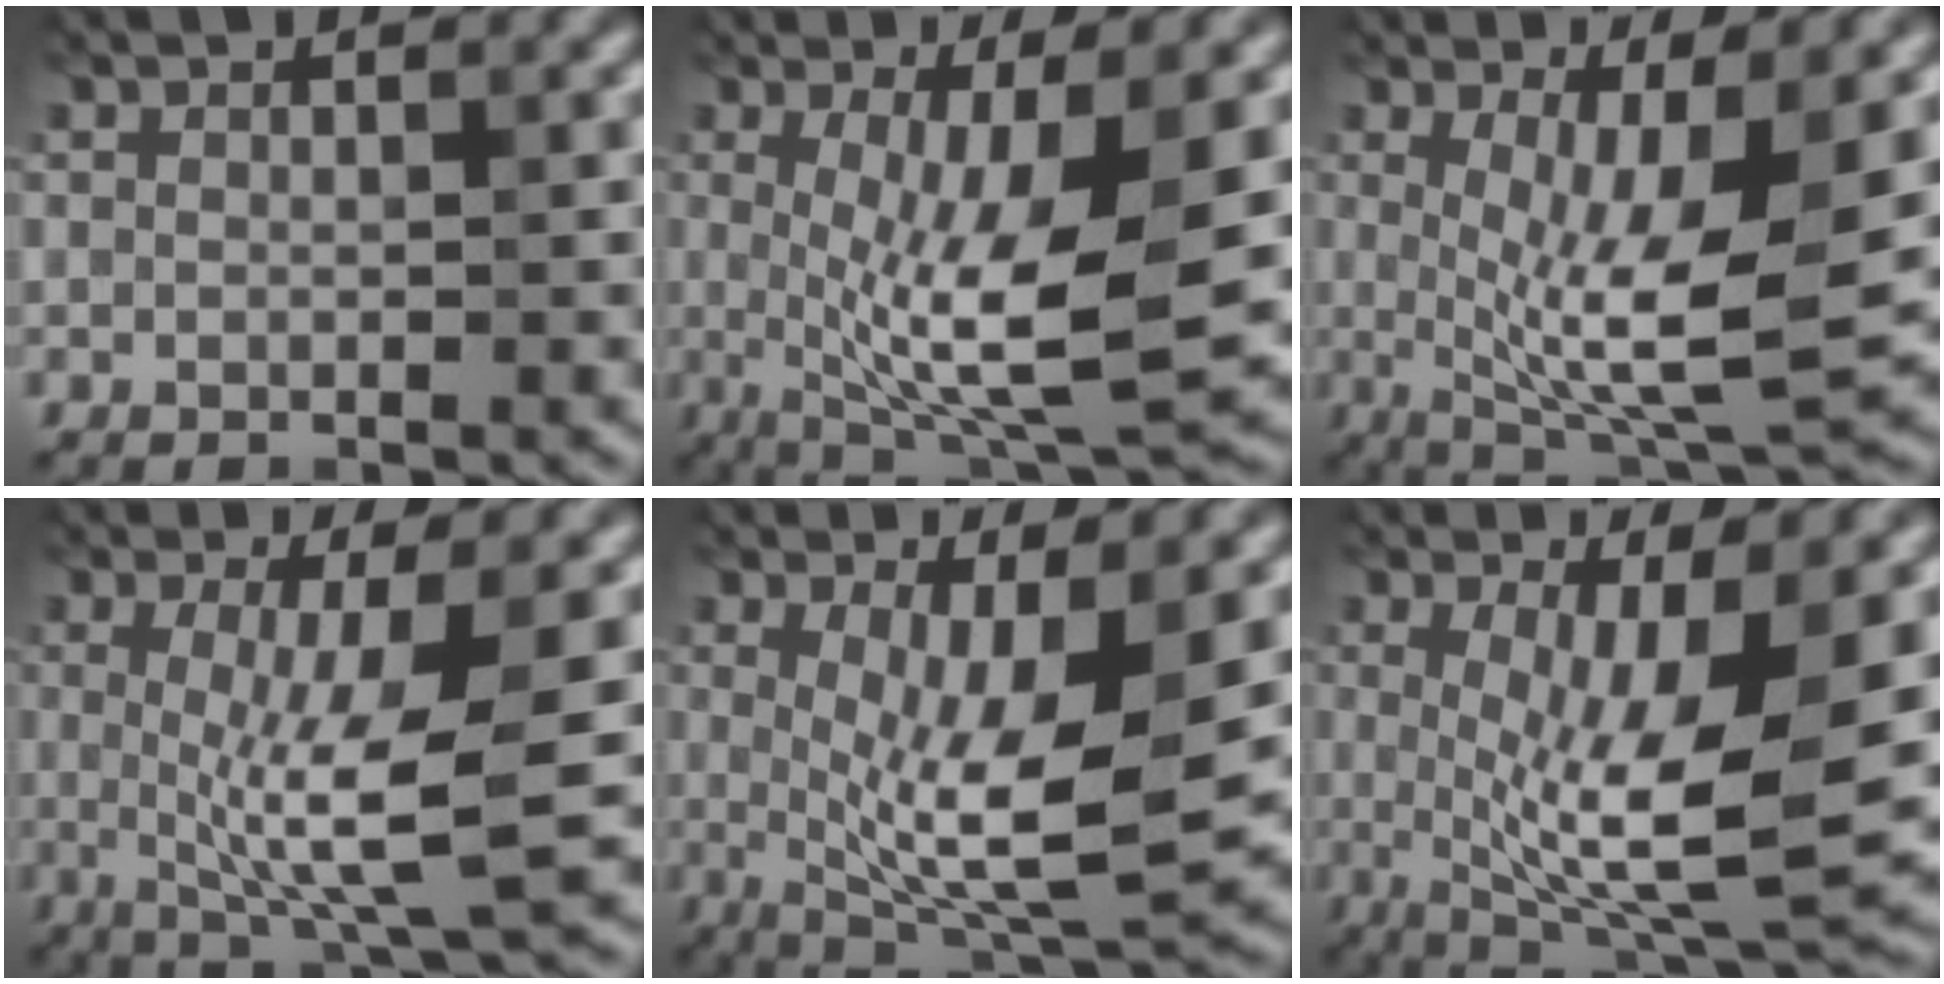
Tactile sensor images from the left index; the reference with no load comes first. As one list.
[{"total": 10.5, "force": [-0.5, 2.9, 10.1], "torque": [-0.177, -0.019, -0.002]}, {"total": 9.7, "force": [0.0, 2.8, 9.3], "torque": [-0.161, -0.019, 0.006]}, {"total": 8.0, "force": [-0.4, 1.7, 7.8], "torque": [-0.131, -0.012, -0.004]}, {"total": 9.3, "force": [0.1, 2.7, 8.9], "torque": [-0.156, -0.019, 0.007]}, {"total": 11.4, "force": [-0.2, 3.2, 10.9], "torque": [-0.184, -0.020, 0.001]}]